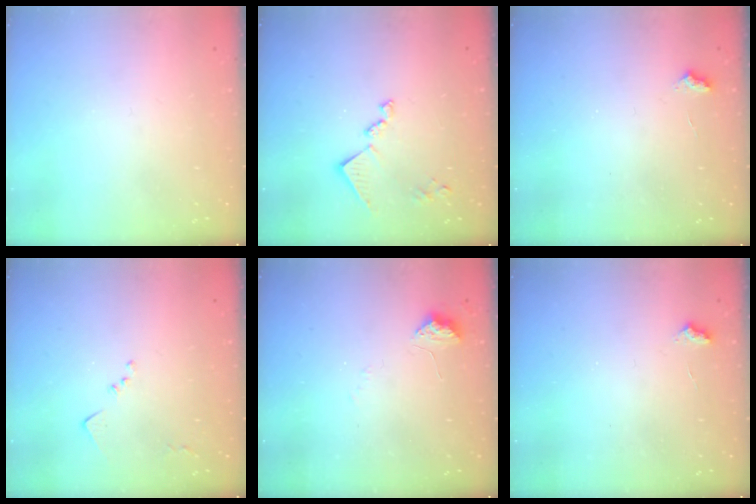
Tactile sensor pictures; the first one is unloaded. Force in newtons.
{"total": 11.0, "press": 11.0, "slide": 0.2}
{"total": 3.0, "press": 2.9, "slide": 0.5}
{"total": 6.7, "press": 6.7, "slide": 0.9}
{"total": 9.6, "press": 9.6, "slide": 0.6}
{"total": 3.0, "press": 2.9, "slide": 0.5}